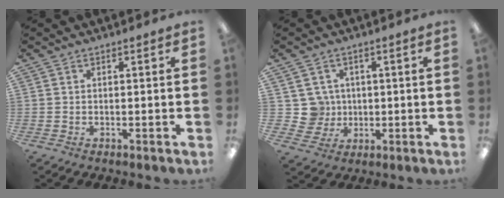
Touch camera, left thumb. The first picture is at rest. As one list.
[{"total": 6.6, "force": [1.5, 6.5, 0.4], "torque": [-0.018, -0.001, 0.032]}]